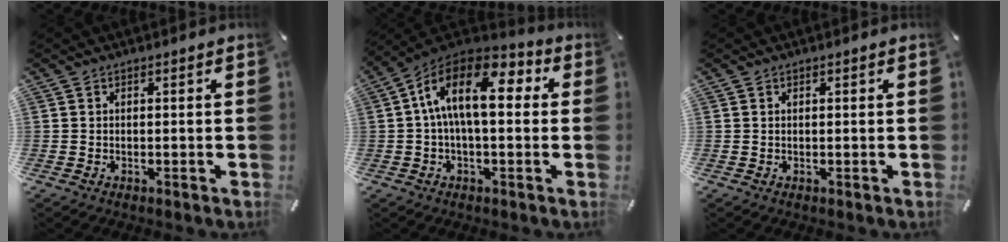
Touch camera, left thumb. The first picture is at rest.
{"total": 16.1, "force": [2.9, 8.0, 13.7], "torque": [-0.249, -0.004, 0.046]}
{"total": 0.0}